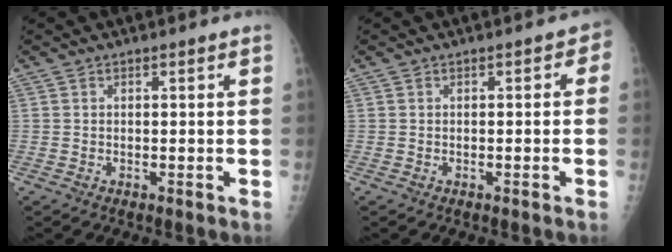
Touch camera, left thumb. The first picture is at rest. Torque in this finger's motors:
{"motor_torque": [-0.46, -0.01, -0.01, -0.08, 0.07]}